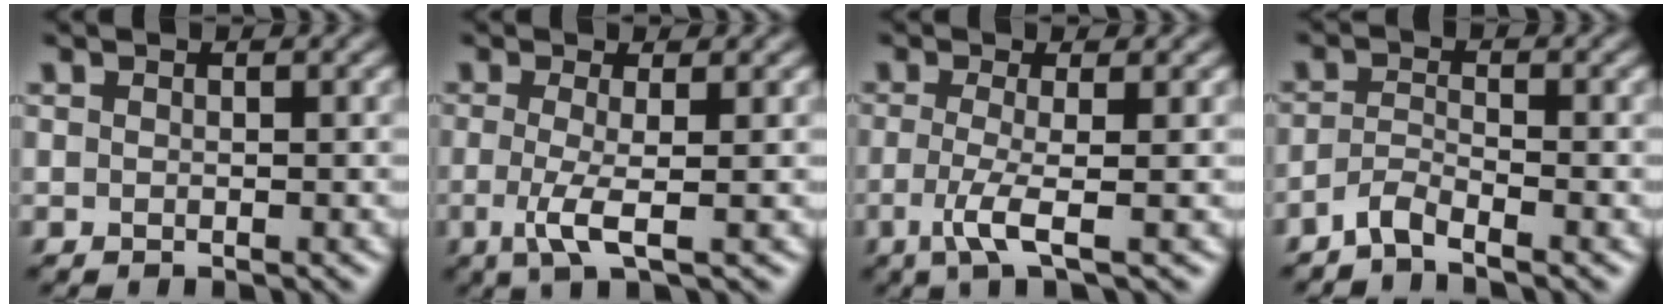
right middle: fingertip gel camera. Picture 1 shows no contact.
{"total": 3.2, "force": [-0.6, 0.6, 3.1], "torque": [-0.066, -0.012, -0.014]}
{"total": 3.3, "force": [-1.0, 0.6, 3.1], "torque": [-0.068, -0.011, -0.026]}
{"total": 2.1, "force": [-1.8, 0.2, 1.1], "torque": [-0.023, 0.001, -0.045]}